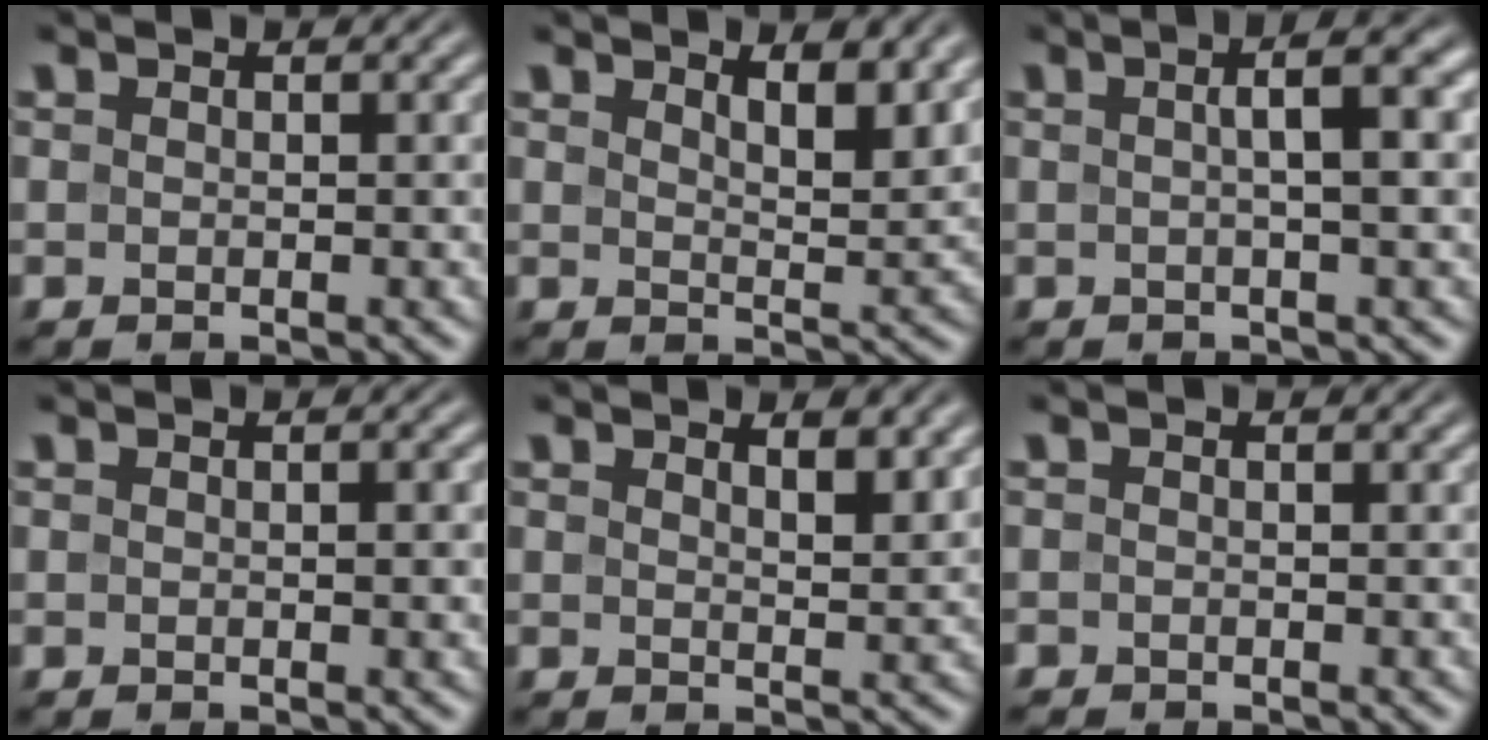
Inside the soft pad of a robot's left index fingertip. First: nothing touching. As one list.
[{"total": 4.1, "force": [2.8, 1.2, 2.7], "torque": [-0.036, -0.002, 0.042]}, {"total": 4.8, "force": [0.7, 1.1, 4.7], "torque": [-0.061, 0.017, 0.006]}, {"total": 0.8, "force": [0.0, 0.1, 0.8], "torque": [-0.010, 0.001, 0.001]}, {"total": 2.5, "force": [1.7, 0.6, 1.6], "torque": [-0.018, -0.003, 0.029]}, {"total": 0.6, "force": [-0.5, 0.1, -0.1], "torque": [0.000, -0.005, -0.010]}]